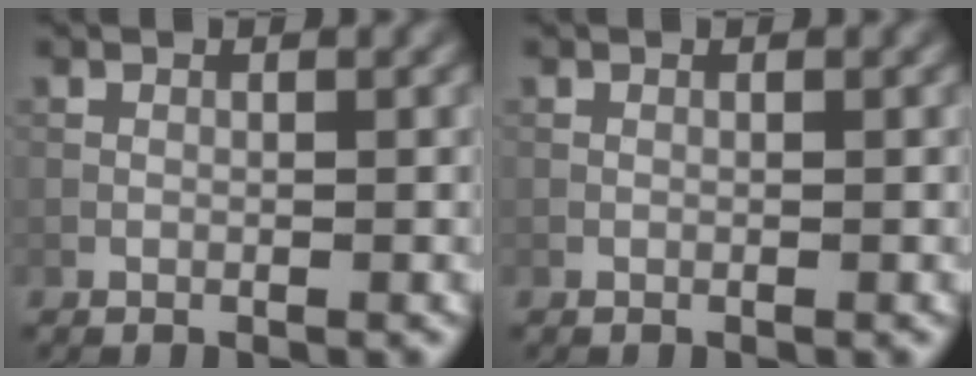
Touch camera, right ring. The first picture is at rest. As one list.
[{"total": 0.0}]